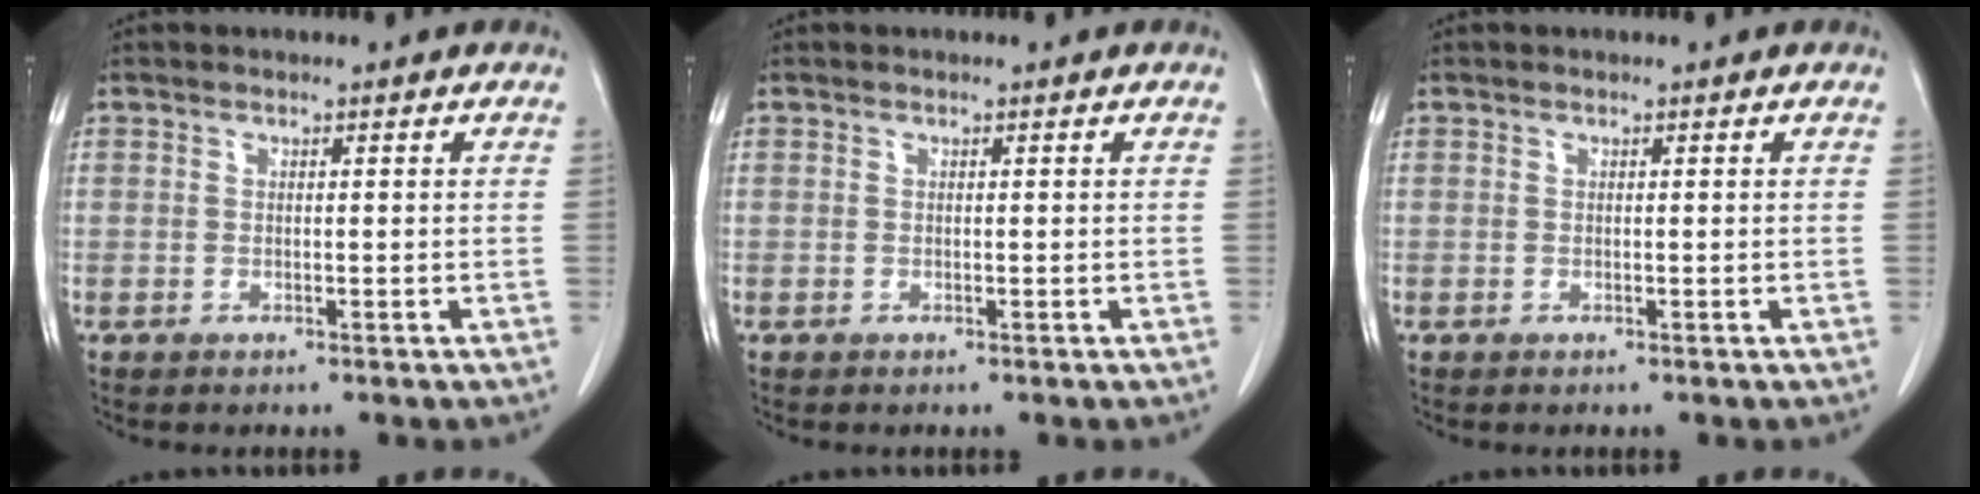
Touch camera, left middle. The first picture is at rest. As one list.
[{"total": 0.0}, {"total": 0.0}]